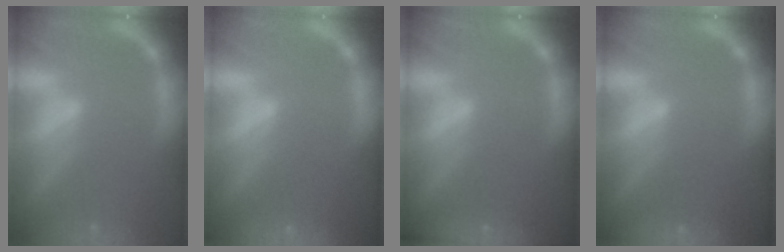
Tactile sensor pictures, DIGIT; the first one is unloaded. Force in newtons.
{"total": 8.5}
{"total": 5.0}
{"total": 9.0}